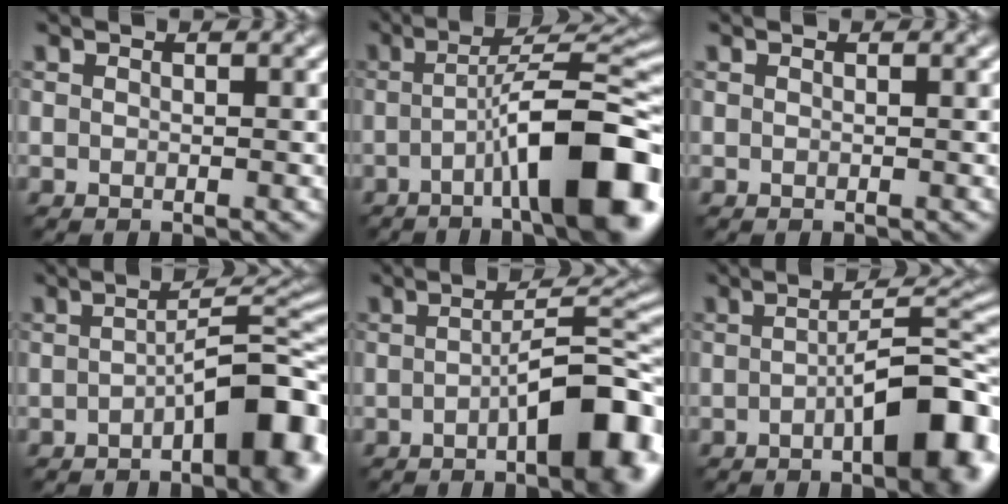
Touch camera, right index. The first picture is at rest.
{"total": 12.5, "force": [-3.8, 2.8, 11.6], "torque": [-0.159, 0.015, -0.057]}
{"total": 0.0}
{"total": 8.5, "force": [-3.0, 2.4, 7.6], "torque": [-0.095, 0.013, -0.051]}
{"total": 9.3, "force": [-2.9, 2.6, 8.4], "torque": [-0.110, 0.009, -0.049]}
{"total": 9.2, "force": [-2.9, 2.6, 8.3], "torque": [-0.110, 0.008, -0.047]}